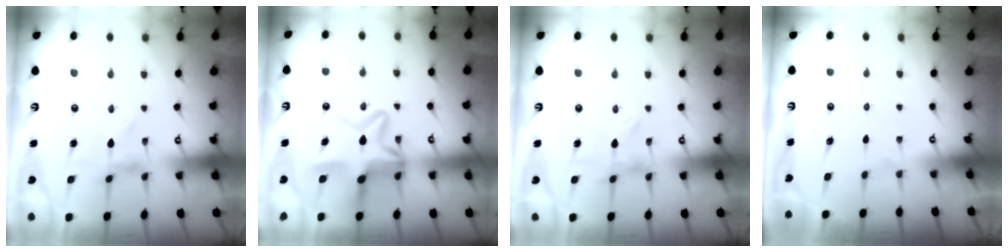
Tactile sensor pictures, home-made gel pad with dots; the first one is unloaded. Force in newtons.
{"total": 13.7, "press": 13.7, "slide": 1.3}
{"total": 0.0}
{"total": 0.0}